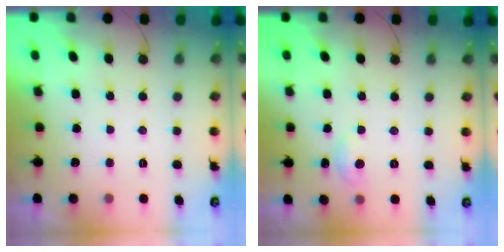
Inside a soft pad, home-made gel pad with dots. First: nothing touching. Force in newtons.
{"total": 4.9, "press": 4.9, "slide": 0.6}